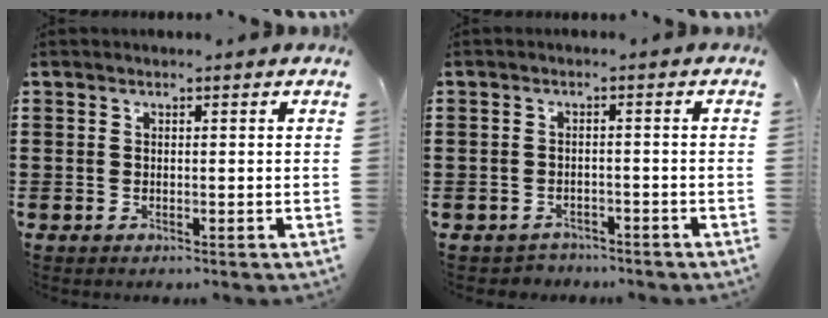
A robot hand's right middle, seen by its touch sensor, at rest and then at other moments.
{"total": 1.6, "force": [-1.5, 0.5, -0.1], "torque": [-0.006, -0.002, -0.034]}